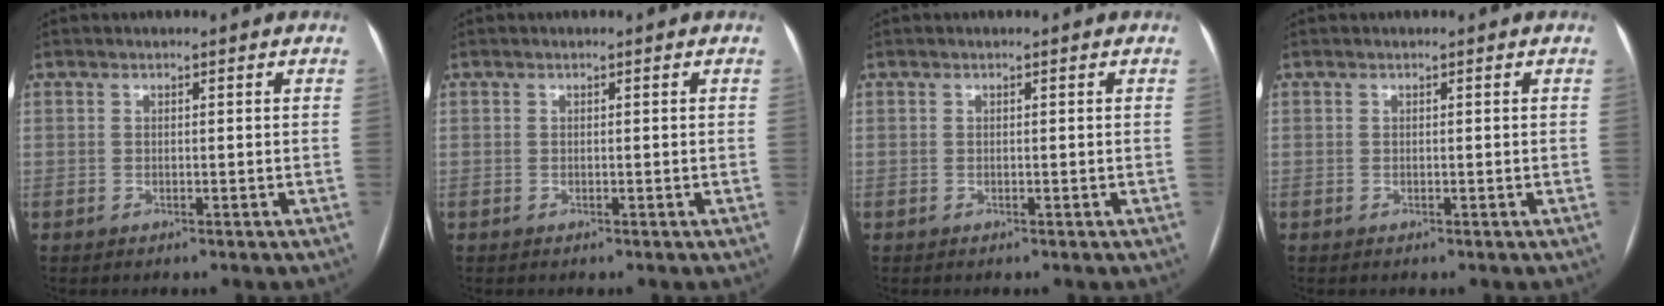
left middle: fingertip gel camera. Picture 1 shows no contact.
{"total": 0.0}
{"total": 0.0}
{"total": 0.0}